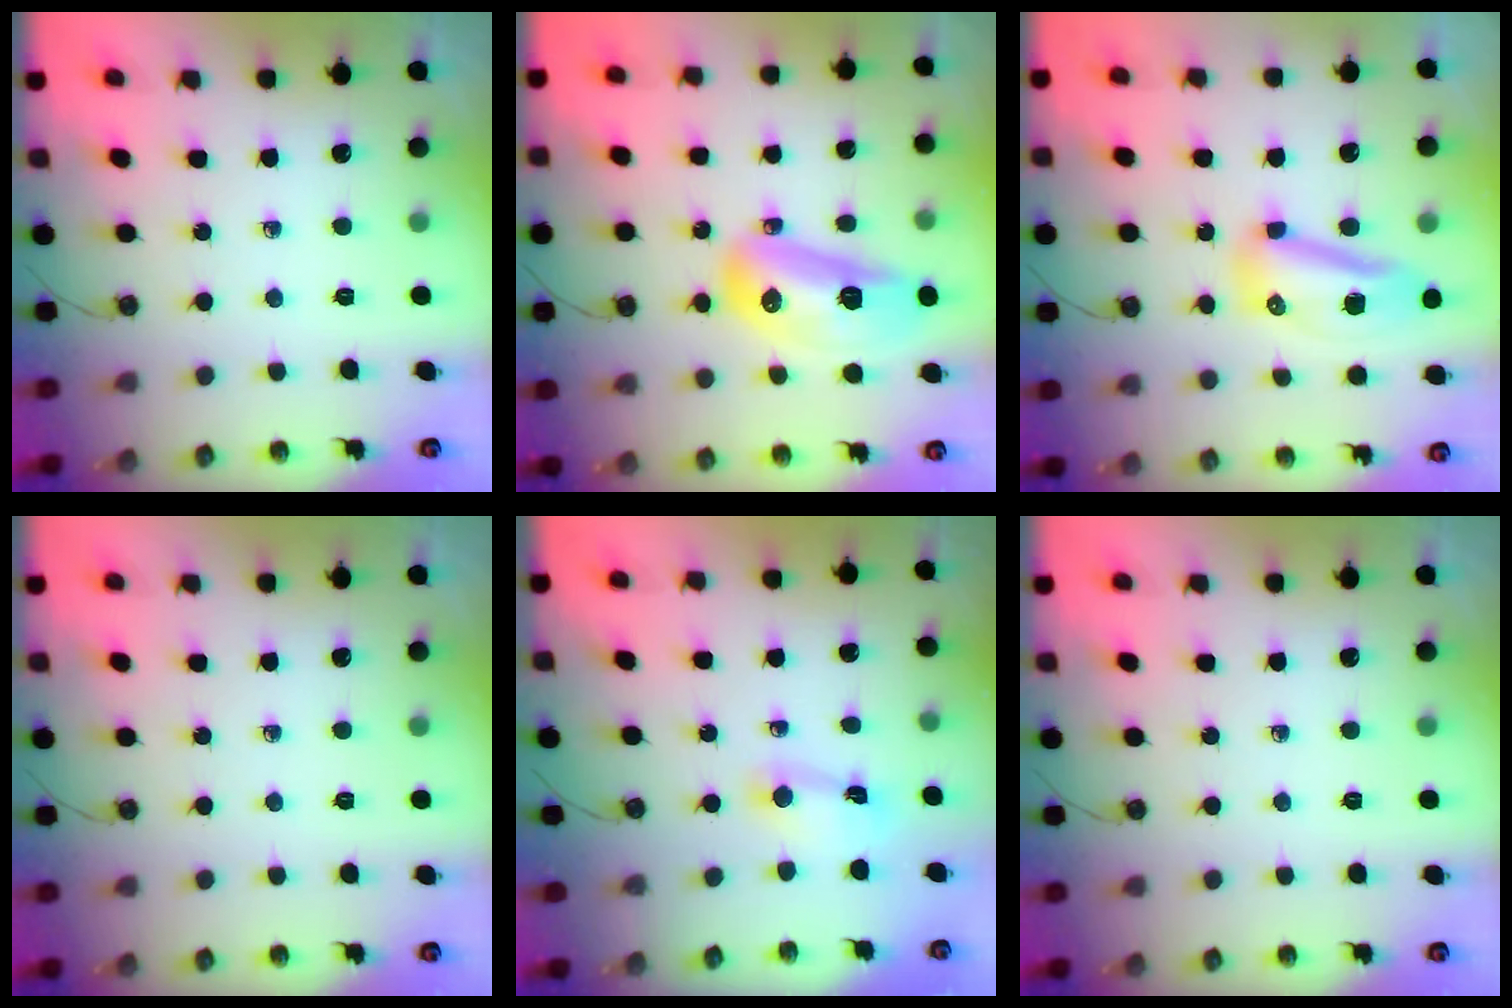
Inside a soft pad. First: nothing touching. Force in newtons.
{"total": 15.2, "press": 15.1, "slide": 2.0}
{"total": 21.3, "press": 14.3, "slide": 15.7}
{"total": 0.0}
{"total": 2.7, "press": 2.7, "slide": 0.3}
{"total": 0.0}